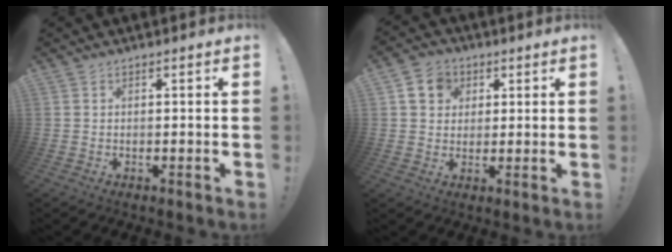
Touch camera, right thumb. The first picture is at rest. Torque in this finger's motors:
{"motor_torque": [0.19, 0.16, 0.38, 0.11, 0.13]}